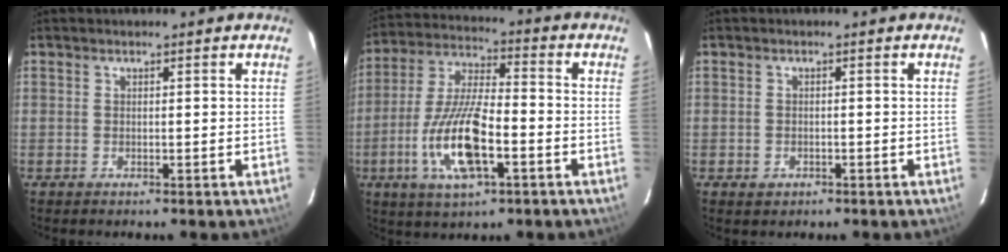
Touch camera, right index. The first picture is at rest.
{"total": 15.0, "force": [-5.2, 4.9, 13.2], "torque": [-0.281, -0.009, -0.098]}
{"total": 1.7, "force": [-0.9, 1.4, 0.4], "torque": [-0.007, -0.001, -0.010]}